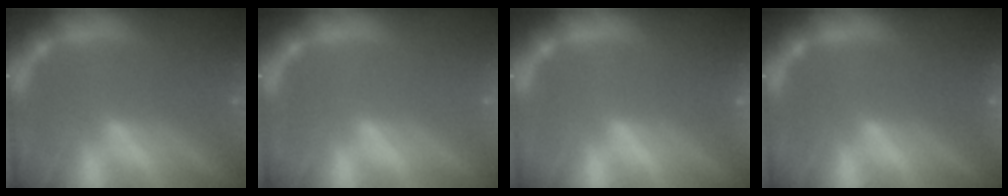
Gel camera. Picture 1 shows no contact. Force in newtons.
{"total": 0.0}
{"total": 7.5}
{"total": 9.0}